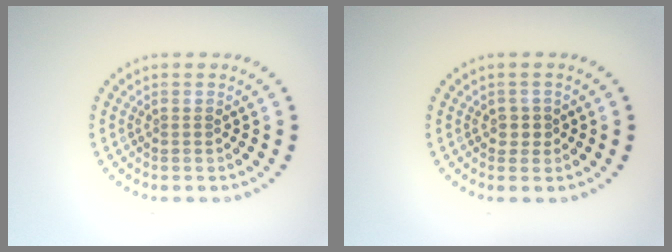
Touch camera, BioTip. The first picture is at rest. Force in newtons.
{"total": 1.2, "press": 1.1, "slide": 0.6}